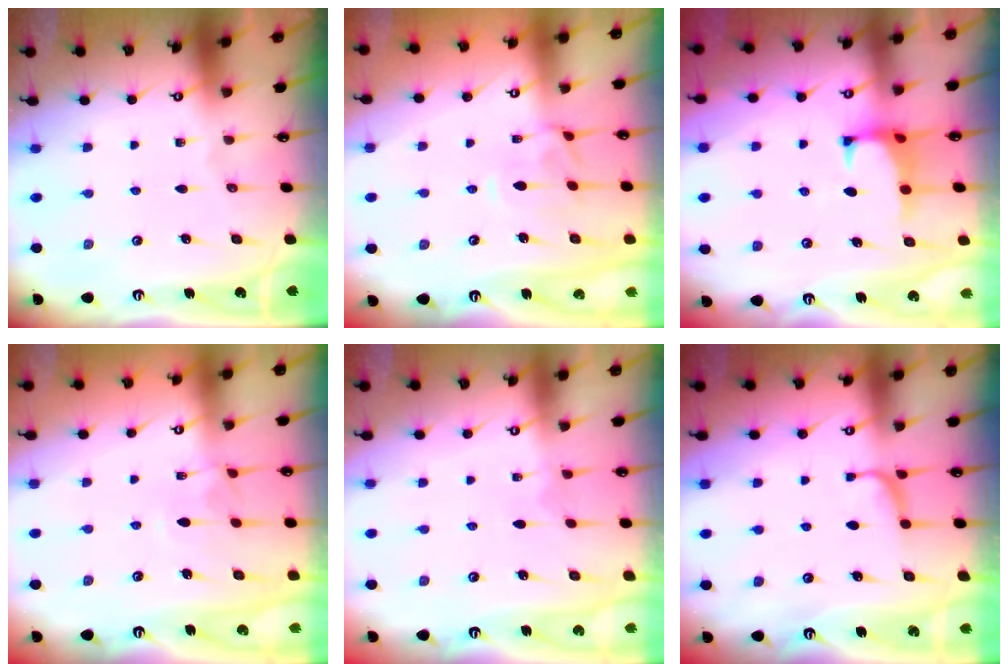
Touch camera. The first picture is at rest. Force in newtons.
{"total": 0.7, "press": 0.3, "slide": 0.6}
{"total": 1.6, "press": 1.5, "slide": 0.6}
{"total": 2.5, "press": 2.5, "slide": 0.5}
{"total": 4.2, "press": 4.2, "slide": 0.1}
{"total": 2.0, "press": 1.9, "slide": 0.4}